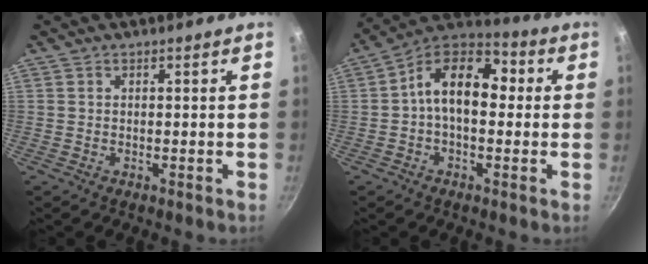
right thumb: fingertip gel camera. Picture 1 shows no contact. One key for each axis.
{"total": 13.3, "fx": 1.1, "fy": 8.4, "fz": 10.3, "tx": -0.130, "ty": 0.036, "tz": -0.008}